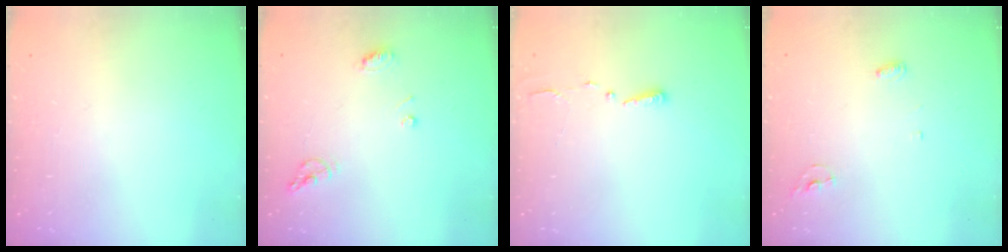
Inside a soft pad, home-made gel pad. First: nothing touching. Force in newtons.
{"total": 7.5, "press": 7.4, "slide": 0.9}
{"total": 2.7, "press": 2.7, "slide": 0.4}
{"total": 3.8, "press": 3.8, "slide": 0.3}